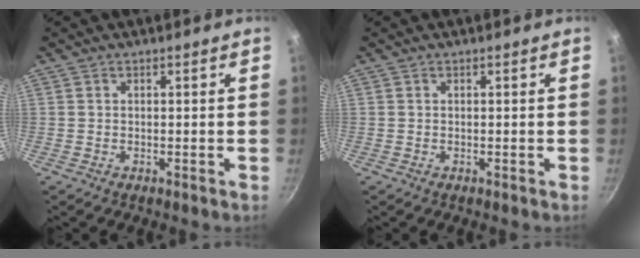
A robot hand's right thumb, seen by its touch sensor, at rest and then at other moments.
{"total": 0.0}